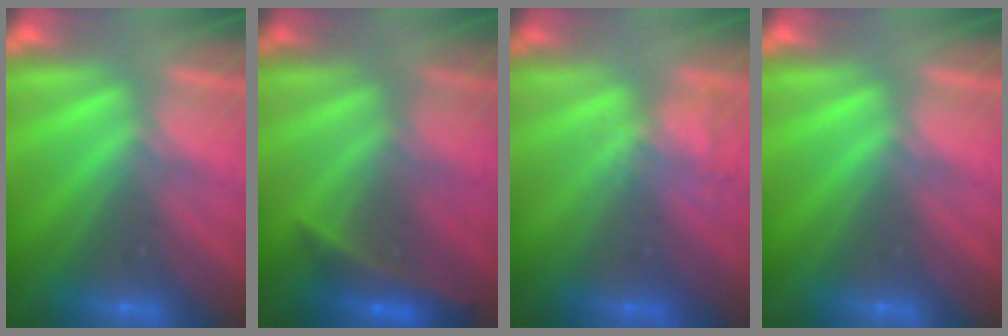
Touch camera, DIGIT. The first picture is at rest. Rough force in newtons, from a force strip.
{"total": 2.4}
{"total": 4.2}
{"total": 0.0}